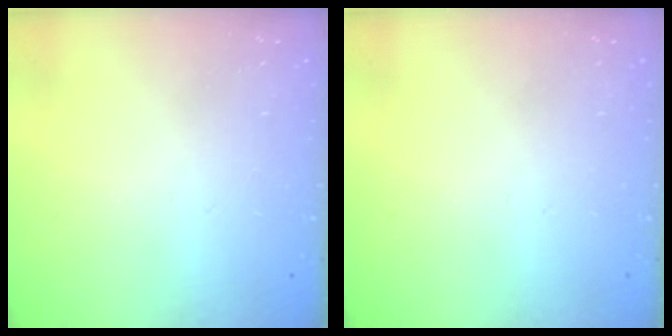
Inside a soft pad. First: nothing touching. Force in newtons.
{"total": 0.0}